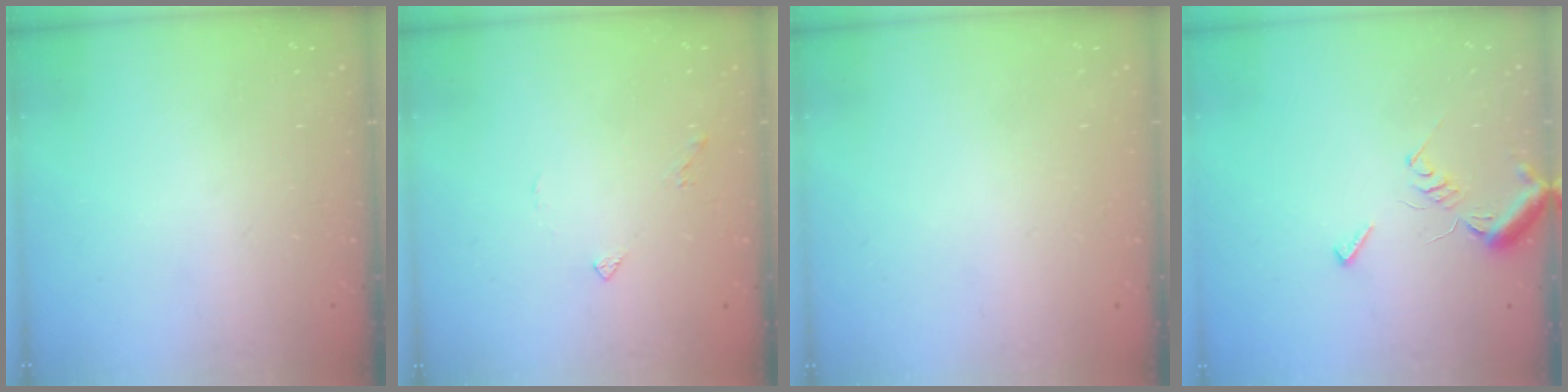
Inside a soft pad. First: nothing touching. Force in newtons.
{"total": 3.6, "press": 3.5, "slide": 0.8}
{"total": 2.0, "press": 2.0, "slide": 0.1}
{"total": 7.2, "press": 7.2, "slide": 0.7}